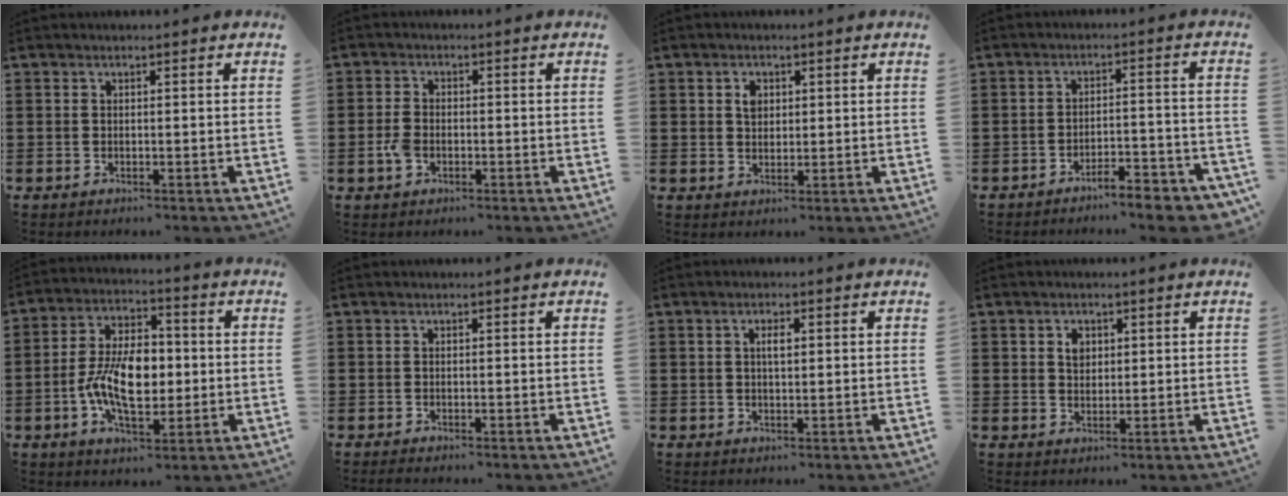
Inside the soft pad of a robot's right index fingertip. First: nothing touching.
{"total": 3.0, "force": [-1.2, 1.8, 2.1], "torque": [-0.059, -0.006, -0.027]}
{"total": 2.2, "force": [0.8, 1.6, 1.3], "torque": [-0.030, 0.007, 0.014]}
{"total": 5.1, "force": [-4.8, 0.4, 1.7], "torque": [-0.028, 0.000, -0.093]}
{"total": 10.1, "force": [-1.3, 5.7, 8.2], "torque": [-0.172, 0.004, -0.031]}
{"total": 0.5, "force": [-0.5, -0.1, 0.1], "torque": [-0.002, -0.005, -0.009]}
{"total": 1.9, "force": [0.4, 0.7, 1.8], "torque": [-0.036, 0.005, 0.006]}
{"total": 2.2, "force": [0.9, 1.4, 1.4], "torque": [-0.031, 0.006, 0.016]}